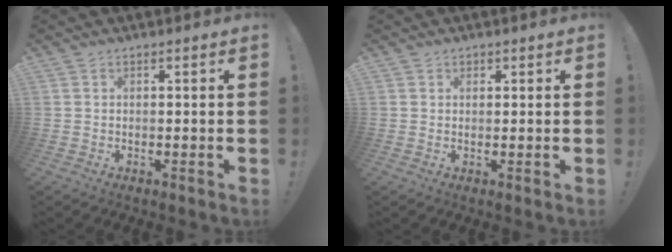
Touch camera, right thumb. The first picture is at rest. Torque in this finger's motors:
{"motor_torque": [0.03, 0.23, -0.14, -0.14, -0.05]}